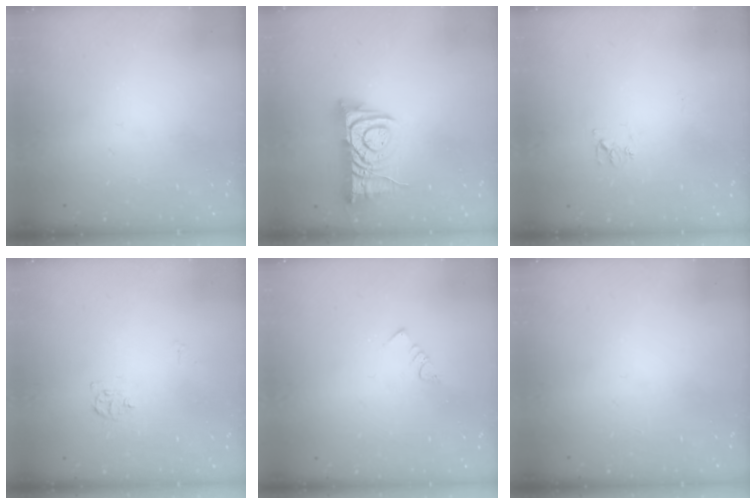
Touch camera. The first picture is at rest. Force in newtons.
{"total": 11.2, "press": 11.1, "slide": 1.2}
{"total": 6.3, "press": 6.2, "slide": 0.6}
{"total": 5.8, "press": 5.8, "slide": 0.6}
{"total": 2.8, "press": 2.7, "slide": 0.3}
{"total": 0.0}